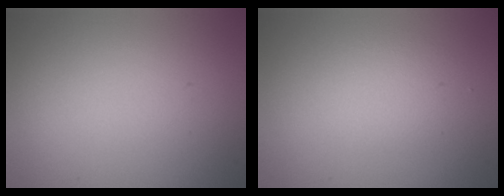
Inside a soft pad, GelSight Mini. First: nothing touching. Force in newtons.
{"total": 1.6, "press": 1.6, "slide": 0.2}